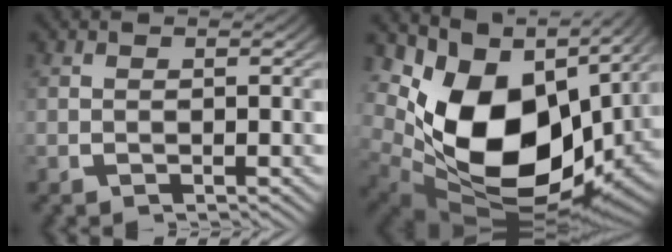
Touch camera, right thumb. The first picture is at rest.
{"total": 19.7, "force": [-0.5, 12.1, 15.5], "torque": [-0.286, -0.065, 0.031]}